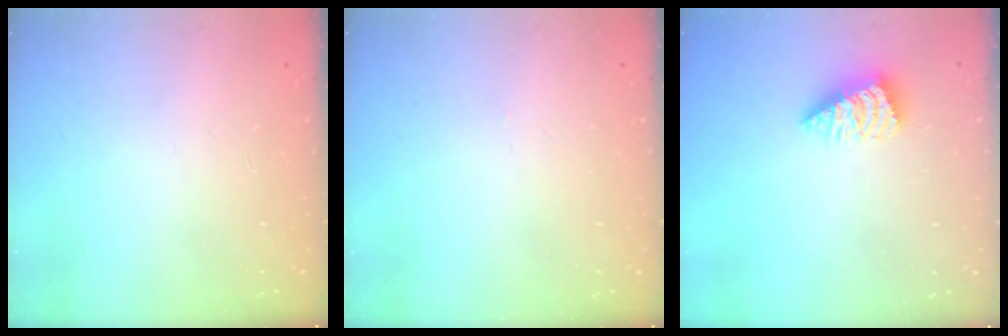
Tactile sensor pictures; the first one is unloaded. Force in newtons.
{"total": 0.0}
{"total": 2.6, "press": 2.5, "slide": 0.3}